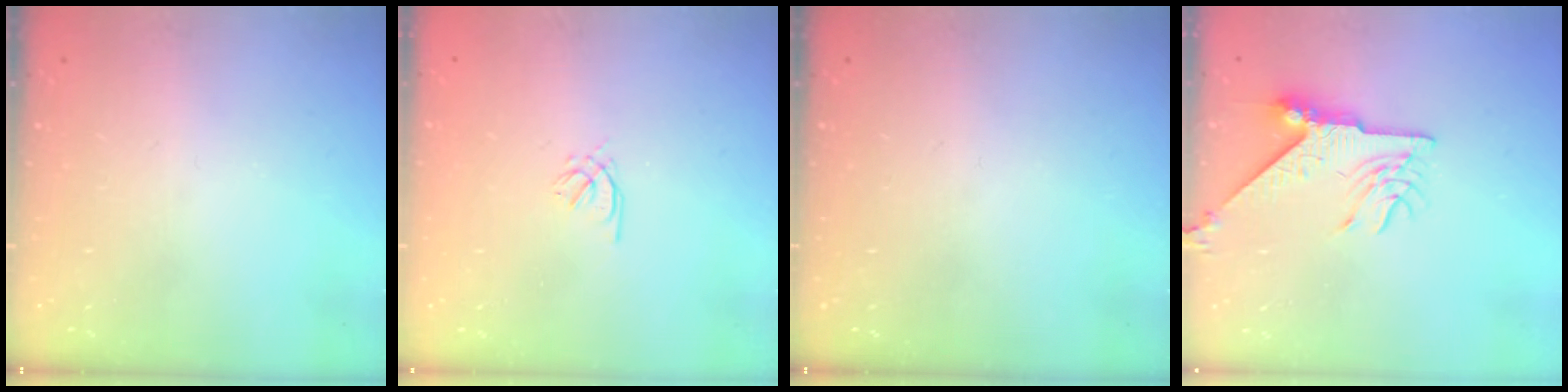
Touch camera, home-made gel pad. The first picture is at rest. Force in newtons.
{"total": 0.9, "press": 0.8, "slide": 0.4}
{"total": 0.0}
{"total": 7.7, "press": 7.7, "slide": 1.0}